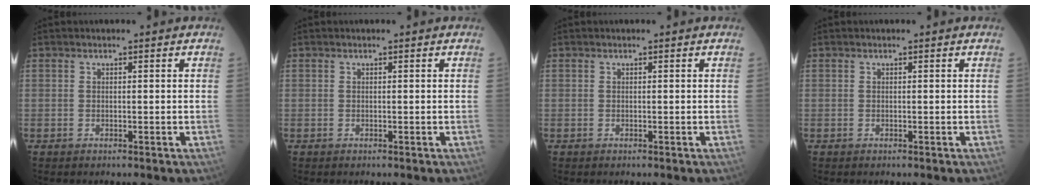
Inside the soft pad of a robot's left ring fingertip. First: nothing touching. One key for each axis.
{"total": 0.0}
{"total": 0.0}
{"total": 0.0}